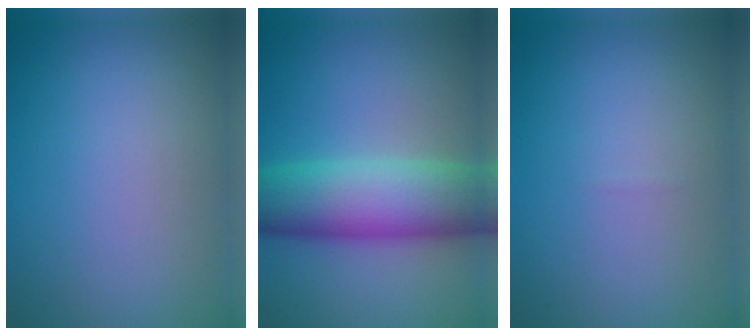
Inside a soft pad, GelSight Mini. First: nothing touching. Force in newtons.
{"total": 10.1, "press": 10.1, "slide": 0.3}
{"total": 0.0}